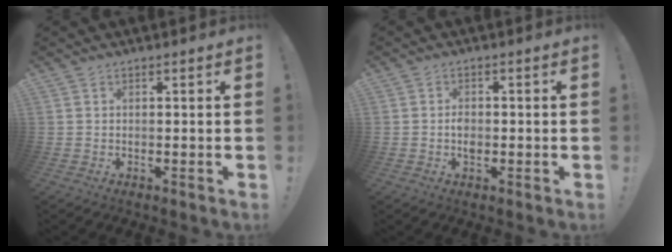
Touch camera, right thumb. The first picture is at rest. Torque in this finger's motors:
{"motor_torque": [0.40, 0.57, 0.15, -0.10, 0.00]}